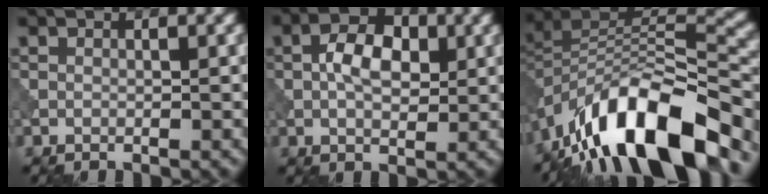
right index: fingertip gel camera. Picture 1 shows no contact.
{"total": 4.3, "force": [0.2, 2.6, 3.4], "torque": [-0.065, 0.002, -0.002]}
{"total": 14.4, "force": [-9.4, 5.7, 9.2], "torque": [-0.151, 0.014, -0.165]}